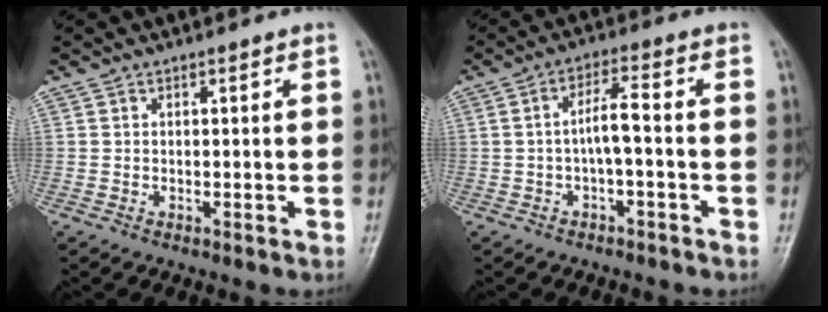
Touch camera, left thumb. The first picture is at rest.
{"total": 4.3, "force": [-0.9, 0.8, 4.1], "torque": [-0.078, 0.026, -0.017]}